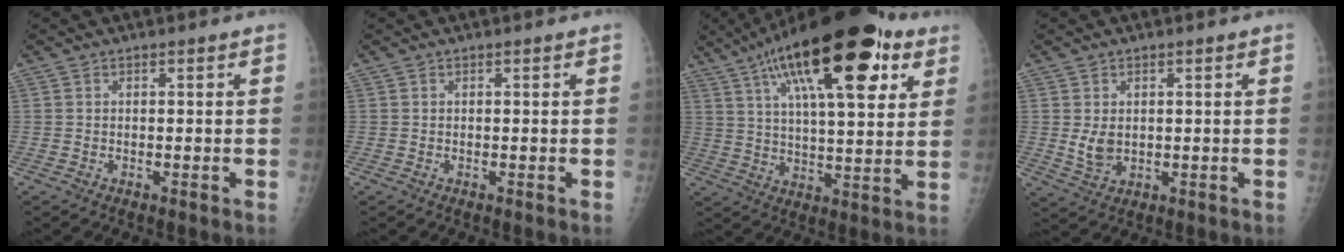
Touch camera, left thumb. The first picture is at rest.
{"total": 0.0}
{"total": 25.8, "force": [12.5, 9.0, 20.7], "torque": [-0.309, -0.008, 0.196]}
{"total": 4.0, "force": [0.5, 2.8, 2.8], "torque": [-0.040, -0.011, 0.017]}